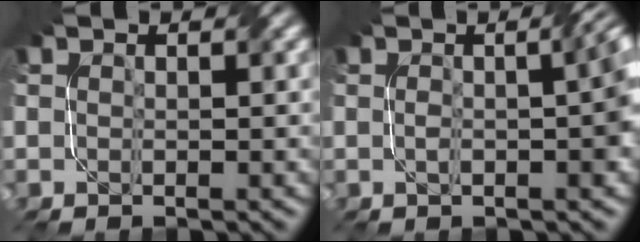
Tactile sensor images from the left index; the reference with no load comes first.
{"total": 4.4, "force": [-0.2, 1.2, 4.2], "torque": [-0.056, 0.009, -0.004]}